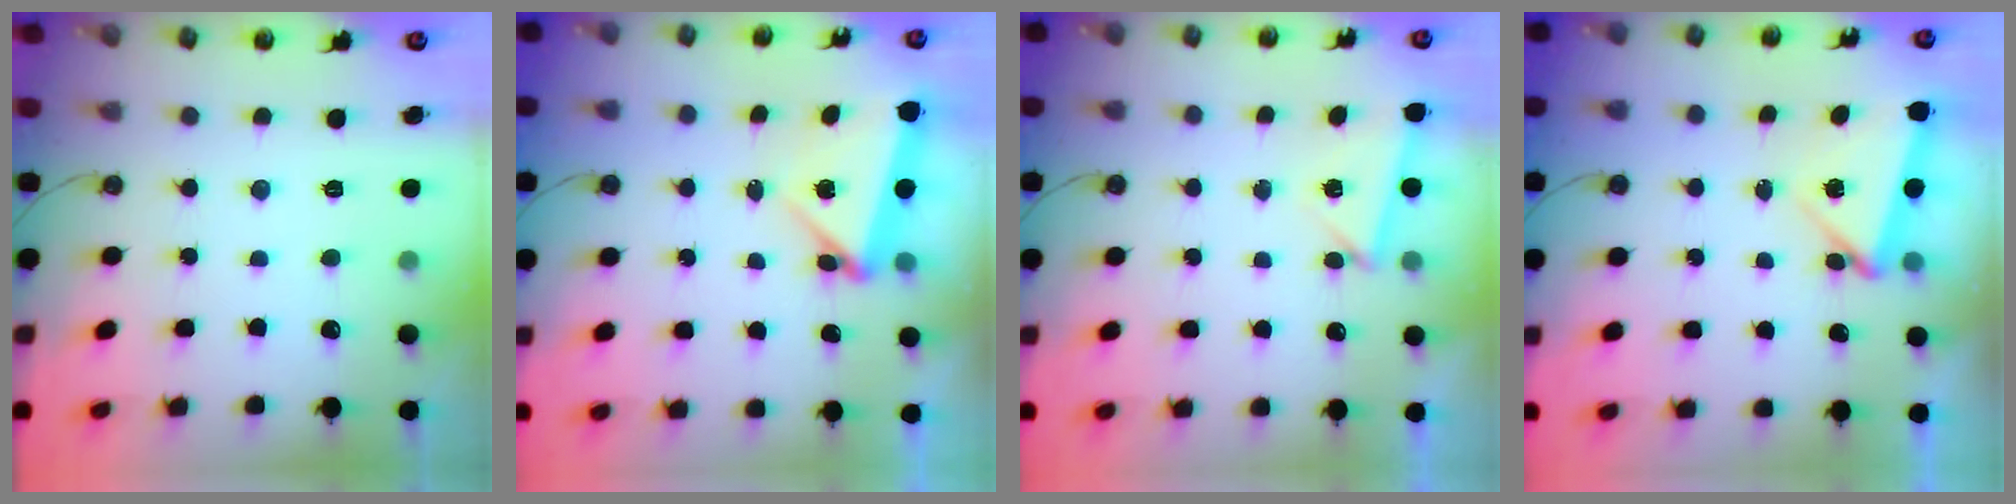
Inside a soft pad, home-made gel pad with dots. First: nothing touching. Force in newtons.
{"total": 6.9, "press": 6.8, "slide": 1.0}
{"total": 2.9, "press": 2.8, "slide": 0.7}
{"total": 5.4, "press": 5.4, "slide": 0.9}